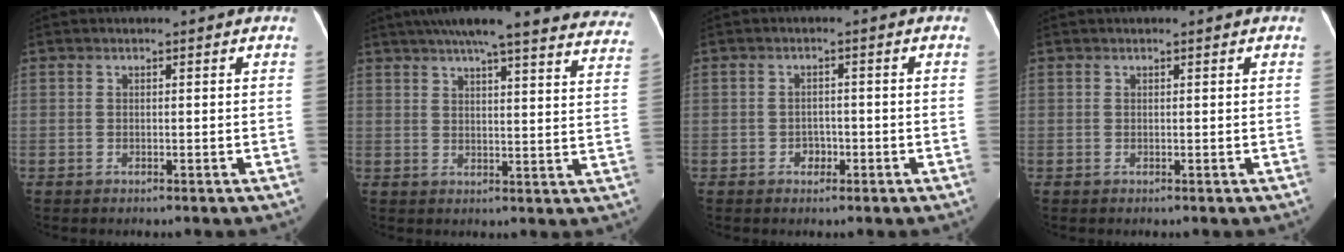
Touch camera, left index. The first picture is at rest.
{"total": 28.6, "force": [25.0, 3.6, 13.3], "torque": [-0.182, -0.034, 0.290]}
{"total": 2.1, "force": [-0.9, 1.6, 0.9], "torque": [-0.015, 0.002, -0.010]}
{"total": 0.5, "force": [0.4, 0.1, 0.3], "torque": [-0.009, 0.007, 0.006]}